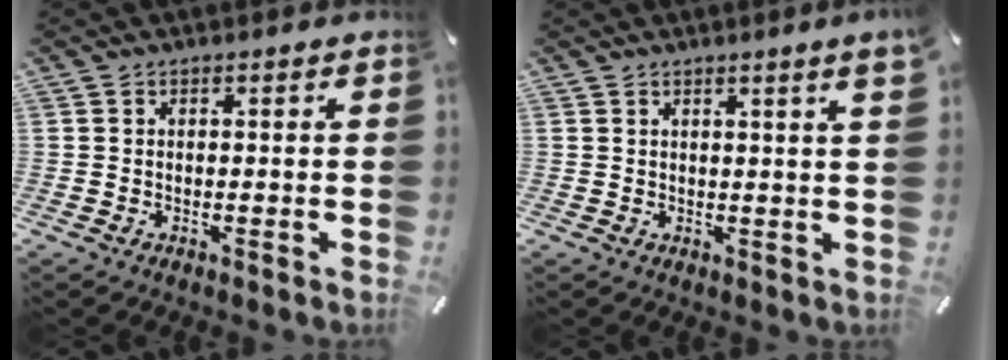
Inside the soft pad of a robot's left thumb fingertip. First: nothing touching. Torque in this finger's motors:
{"motor_torque": [0.46, -0.29, 0.04, -0.08, 0.03]}